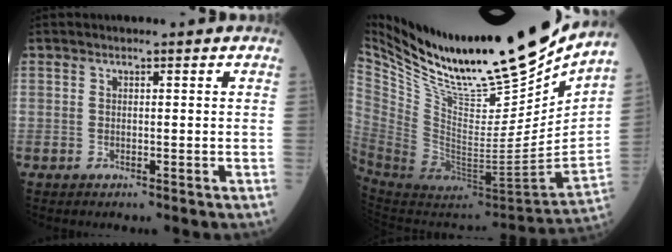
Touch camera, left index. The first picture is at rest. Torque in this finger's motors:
{"motor_torque": [0.58, -0.89, 0.10, 0.05]}